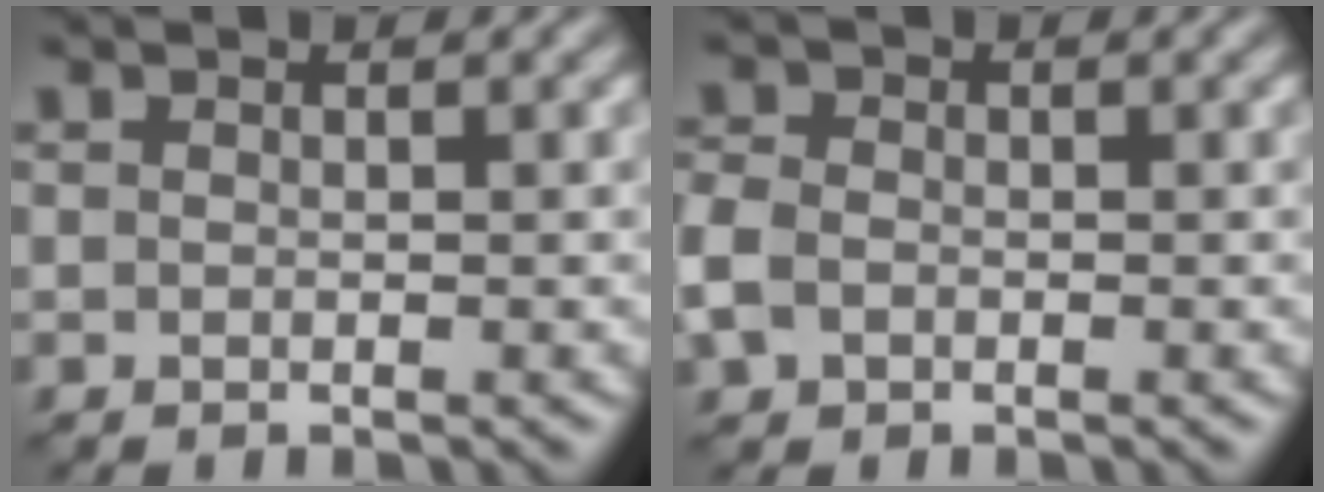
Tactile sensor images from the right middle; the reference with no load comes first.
{"total": 3.1, "force": [-0.8, 2.4, 1.8], "torque": [-0.054, 0.000, -0.026]}